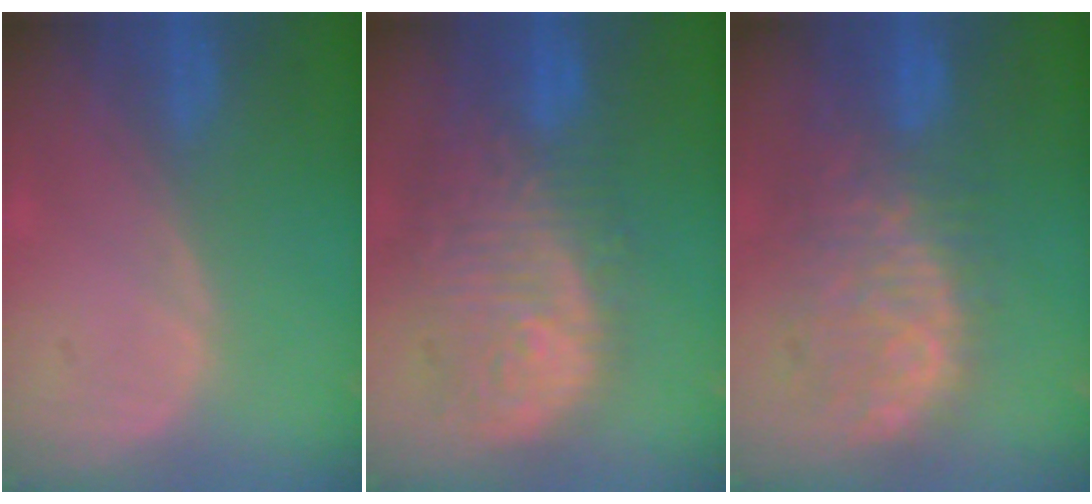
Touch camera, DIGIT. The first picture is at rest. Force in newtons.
{"total": 12.0, "press": 10.7, "slide": 5.4}
{"total": 10.9, "press": 9.4, "slide": 5.4}